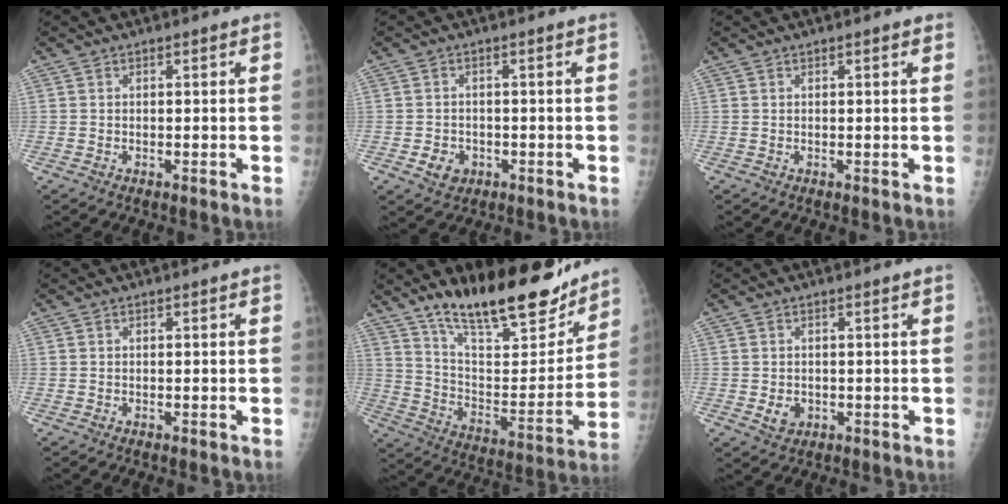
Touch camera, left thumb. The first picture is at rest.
{"total": 3.5, "force": [-1.1, 2.9, 1.6], "torque": [-0.018, 0.003, -0.010]}
{"total": 0.9, "force": [0.6, 0.2, 0.7], "torque": [-0.010, 0.000, 0.006]}
{"total": 0.0}
{"total": 24.6, "force": [18.5, 7.8, 14.2], "torque": [-0.180, -0.089, 0.301]}
{"total": 2.4, "force": [-0.1, 1.9, 1.5], "torque": [-0.019, -0.002, 0.005]}